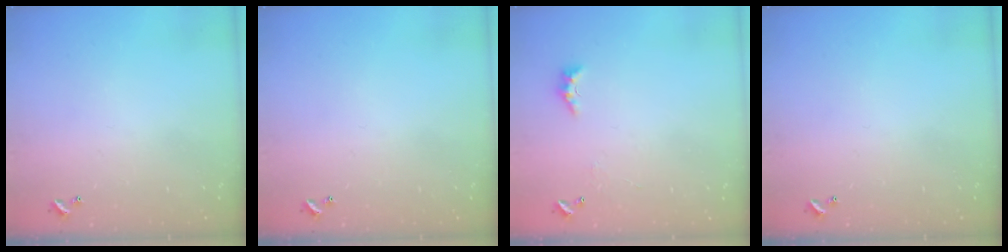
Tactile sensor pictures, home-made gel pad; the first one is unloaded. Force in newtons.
{"total": 0.0}
{"total": 2.4, "press": 2.3, "slide": 0.6}
{"total": 0.0}